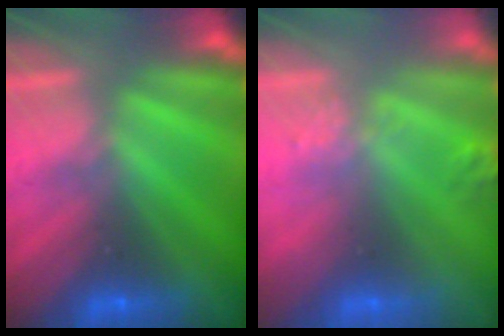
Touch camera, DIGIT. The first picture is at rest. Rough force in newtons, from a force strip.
{"total": 2.7}